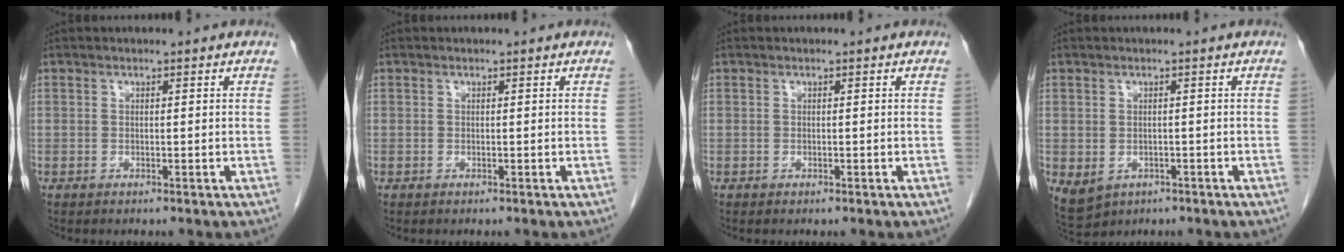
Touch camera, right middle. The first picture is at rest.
{"total": 0.0}
{"total": 0.0}
{"total": 4.7, "force": [-2.0, 3.8, 2.0], "torque": [-0.038, -0.005, -0.016]}